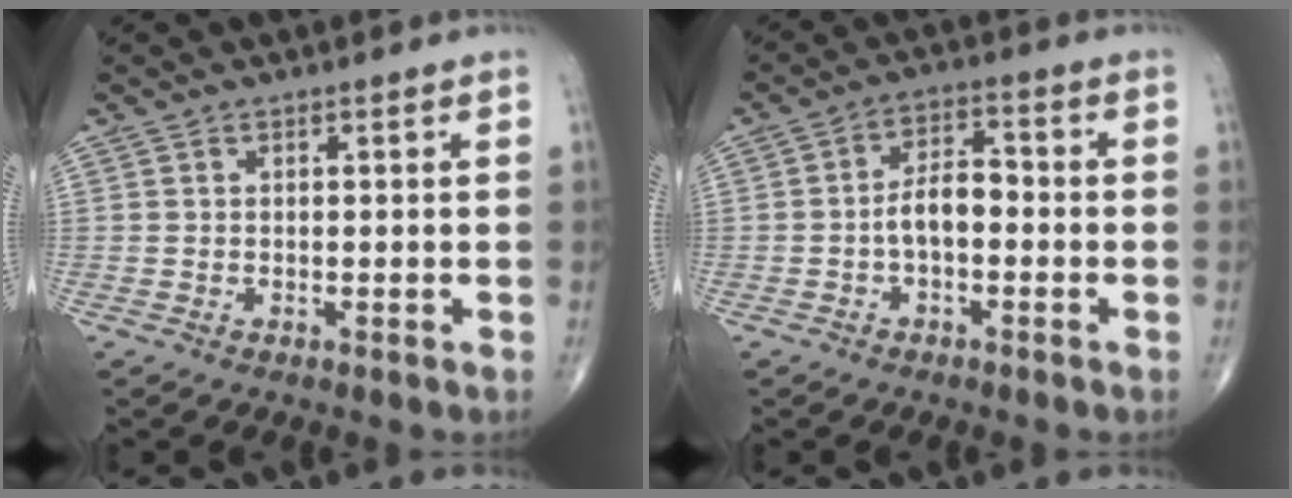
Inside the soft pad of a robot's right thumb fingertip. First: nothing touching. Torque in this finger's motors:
{"motor_torque": [1.14, 1.04, 0.91, -0.10, 0.04]}